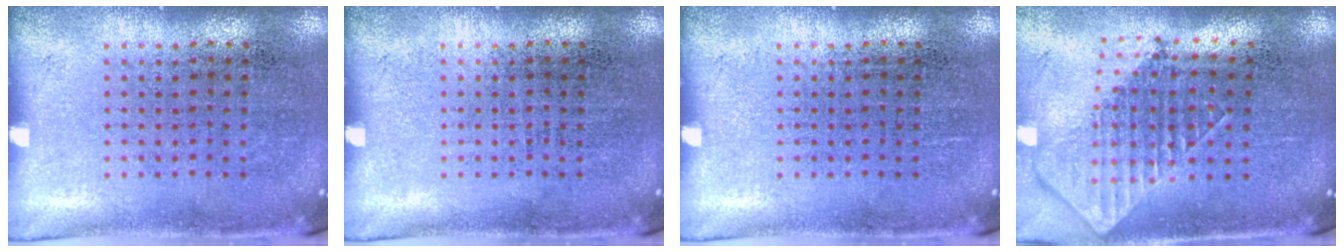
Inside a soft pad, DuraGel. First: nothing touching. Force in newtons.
{"total": 0.0}
{"total": 0.0}
{"total": 1.8, "press": 1.4, "slide": 1.1}